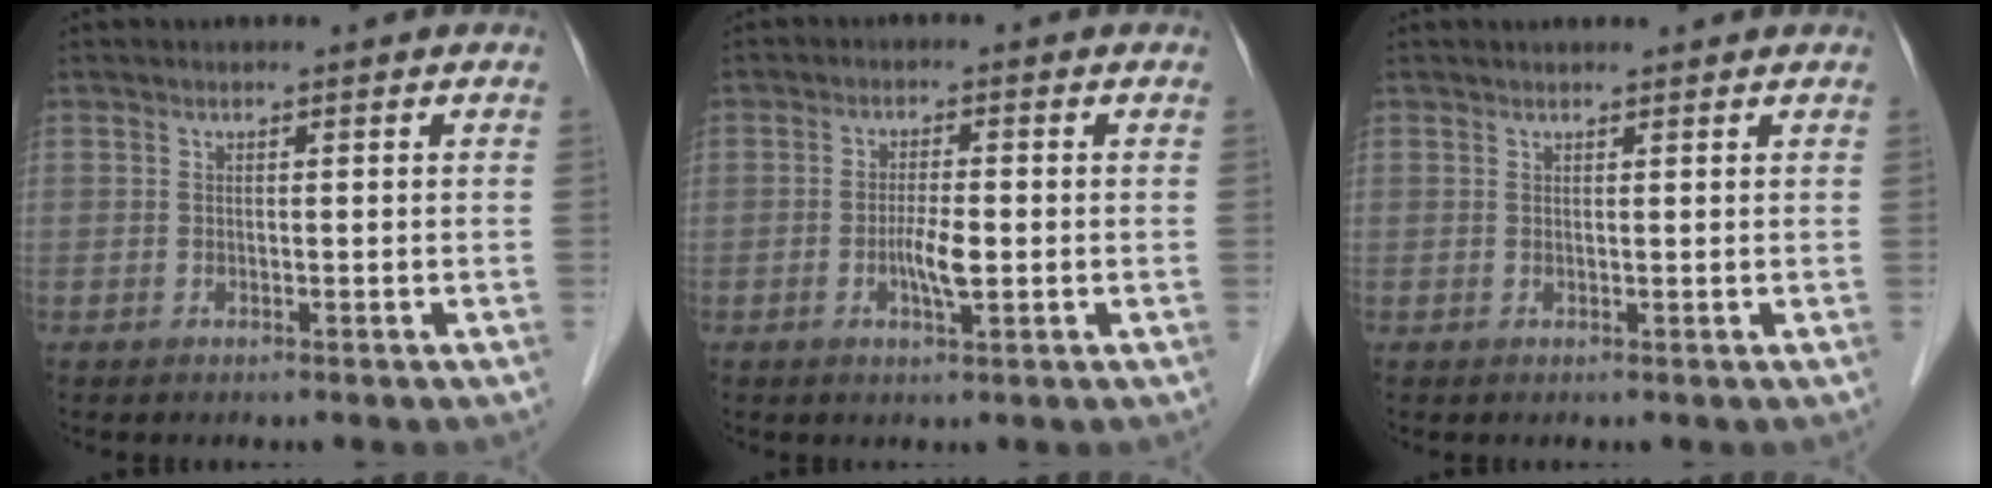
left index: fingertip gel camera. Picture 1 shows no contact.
{"total": 3.6, "force": [-0.8, 0.6, 3.5], "torque": [-0.068, -0.003, -0.014]}
{"total": 3.1, "force": [2.9, 0.4, 1.0], "torque": [-0.013, 0.022, 0.036]}